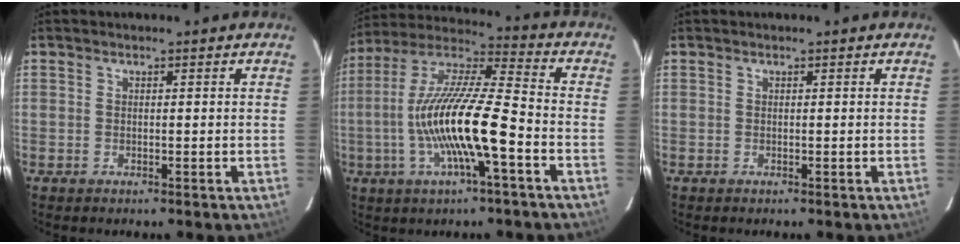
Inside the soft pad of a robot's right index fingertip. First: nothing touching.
{"total": 16.7, "force": [-4.9, 2.0, 15.9], "torque": [-0.308, -0.006, -0.097]}
{"total": 0.0}